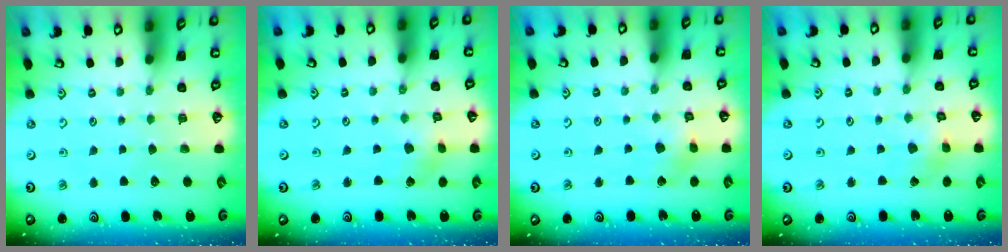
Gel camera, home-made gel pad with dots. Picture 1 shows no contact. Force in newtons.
{"total": 1.7, "press": 1.7, "slide": 0.3}
{"total": 5.4, "press": 5.4, "slide": 0.5}
{"total": 2.3, "press": 2.3, "slide": 0.1}